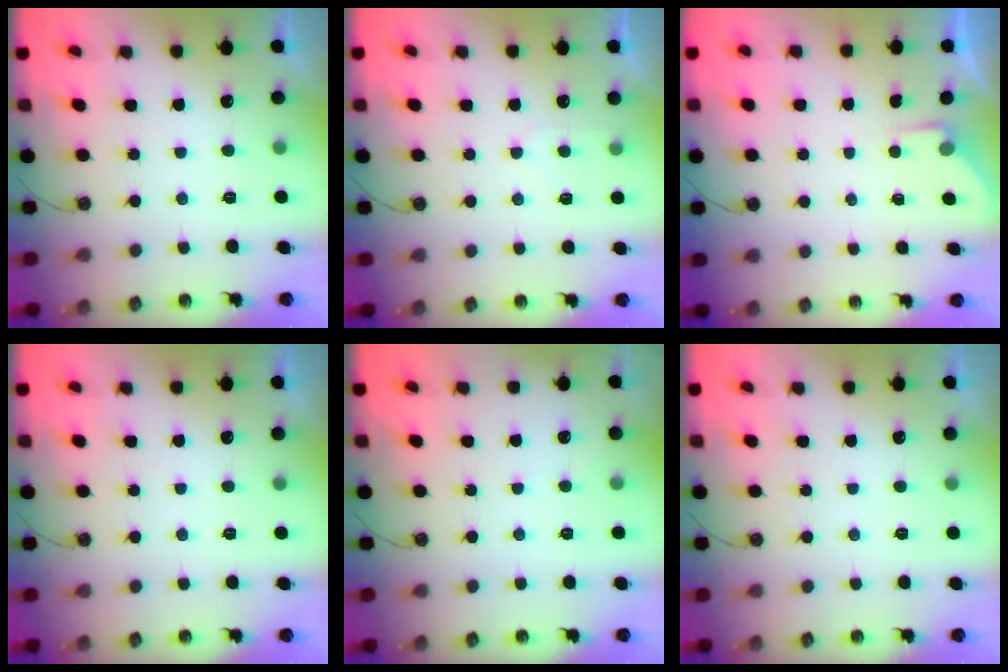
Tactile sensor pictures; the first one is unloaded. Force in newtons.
{"total": 3.5, "press": 3.4, "slide": 0.5}
{"total": 2.8, "press": 2.8, "slide": 0.4}
{"total": 0.0}
{"total": 3.0, "press": 2.9, "slide": 0.4}
{"total": 0.0}